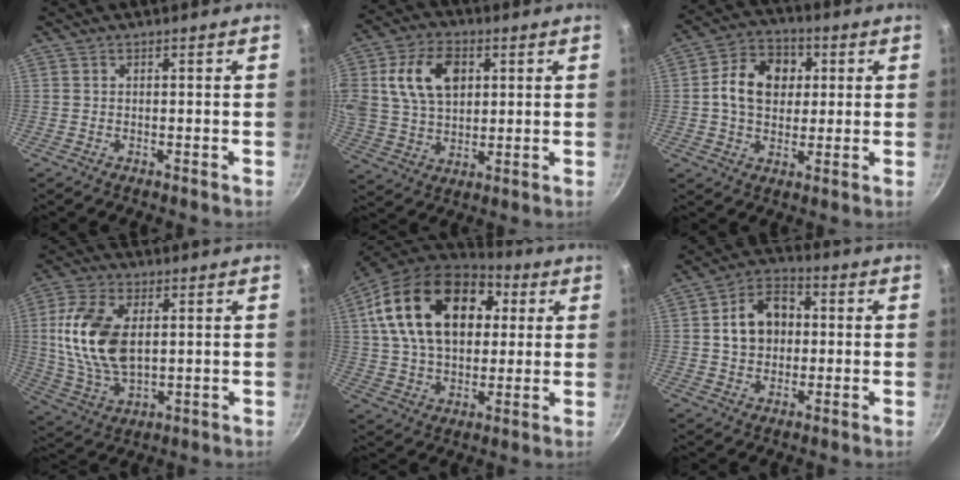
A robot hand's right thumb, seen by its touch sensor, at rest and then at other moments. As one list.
[{"total": 14.7, "force": [4.0, 10.1, 9.9], "torque": [-0.166, 0.005, 0.073]}, {"total": 12.1, "force": [1.9, 9.4, 7.4], "torque": [-0.096, 0.013, 0.019]}, {"total": 15.8, "force": [2.6, 9.1, 12.6], "torque": [-0.236, -0.007, 0.057]}, {"total": 25.0, "force": [7.4, 16.1, 17.7], "torque": [-0.284, 0.001, 0.120]}, {"total": 11.0, "force": [1.2, 8.4, 6.9], "torque": [-0.086, 0.021, 0.011]}]